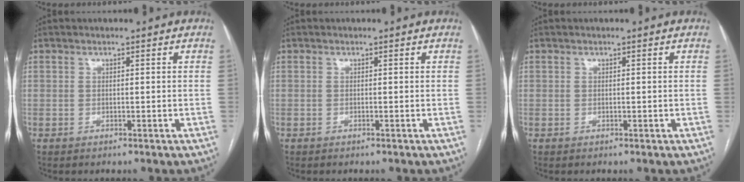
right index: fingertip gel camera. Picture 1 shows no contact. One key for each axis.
{"total": 0.0}
{"total": 0.0}